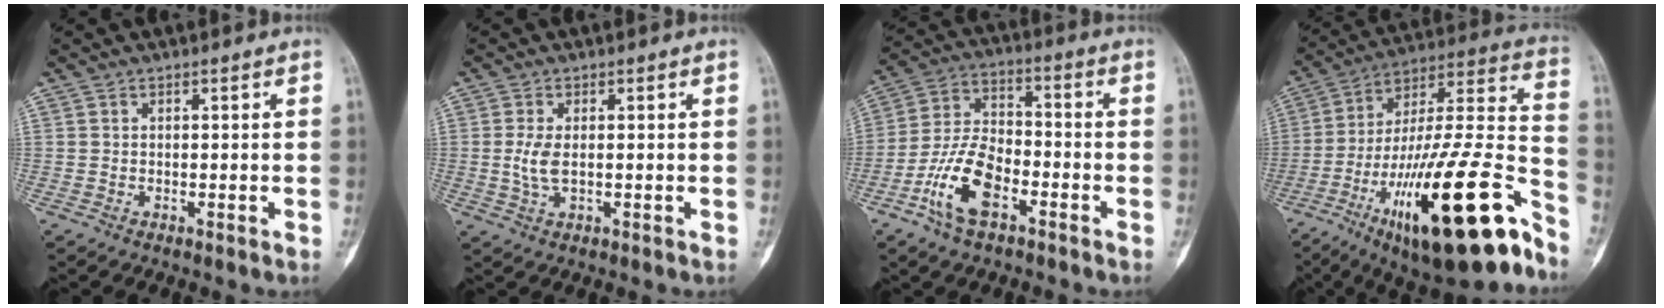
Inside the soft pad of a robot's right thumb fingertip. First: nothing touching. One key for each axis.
{"total": 3.6, "fx": -0.1, "fy": 1.5, "fz": 3.2, "tx": -0.077, "ty": -0.005, "tz": -0.001}
{"total": 12.1, "fx": -5.7, "fy": 6.1, "fz": 8.8, "tx": -0.173, "ty": 0.031, "tz": -0.111}
{"total": 32.2, "fx": -16.9, "fy": 8.2, "fz": 26.1, "tx": -0.376, "ty": 0.077, "tz": -0.266}